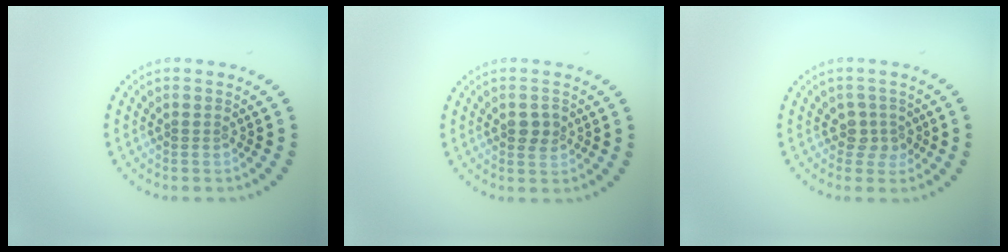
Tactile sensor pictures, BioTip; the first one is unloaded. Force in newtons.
{"total": 1.6, "press": 1.6, "slide": 0.1}
{"total": 1.9, "press": 1.6, "slide": 1.0}